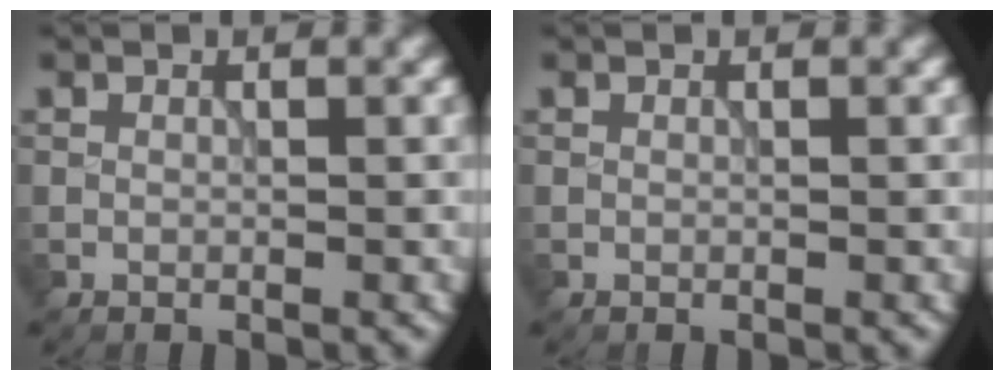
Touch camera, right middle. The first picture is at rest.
{"total": 0.0}